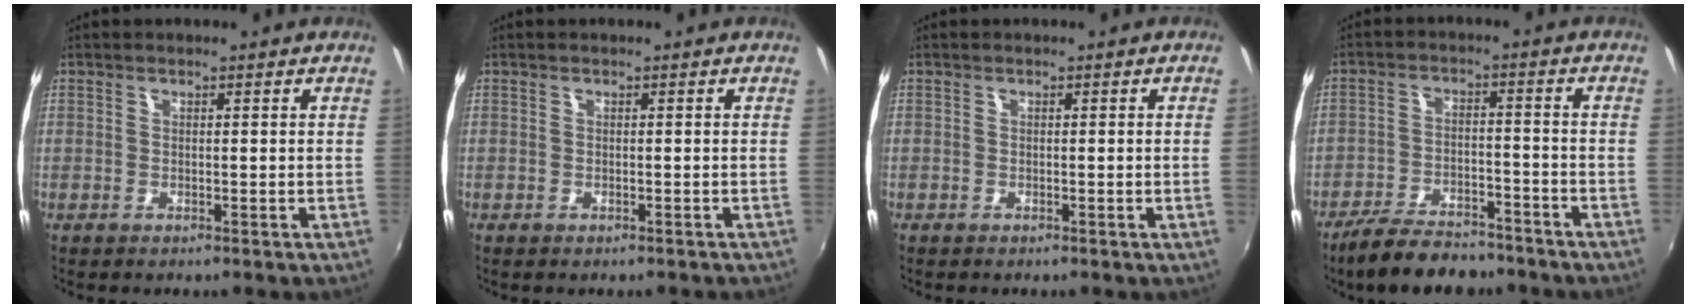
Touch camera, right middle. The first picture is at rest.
{"total": 0.0}
{"total": 0.8, "force": [0.0, -0.5, 0.7], "torque": [-0.002, -0.005, 0.000]}
{"total": 11.5, "force": [-9.6, 3.9, 5.1], "torque": [-0.117, -0.004, -0.151]}